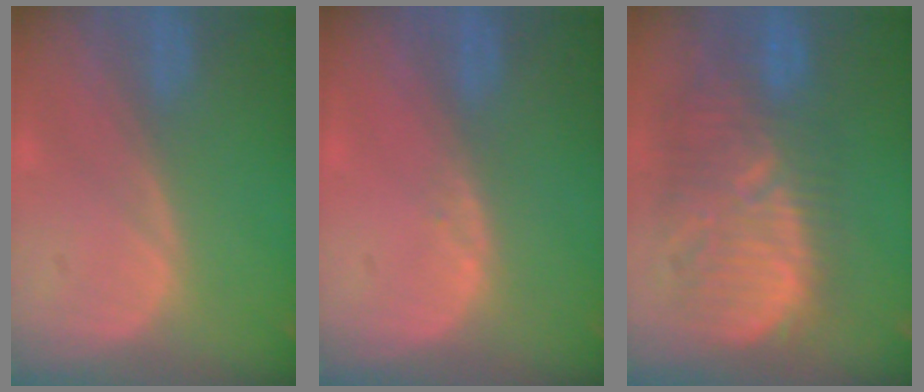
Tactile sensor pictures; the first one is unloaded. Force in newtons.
{"total": 0.7, "press": 0.5, "slide": 0.5}
{"total": 12.3, "press": 11.2, "slide": 5.1}